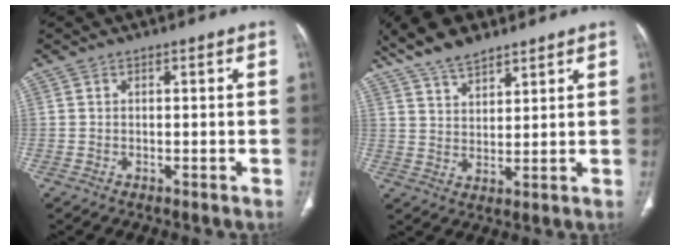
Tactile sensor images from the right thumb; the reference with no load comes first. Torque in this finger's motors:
{"motor_torque": [-1.61, 1.90, 0.93, 0.74, 0.02]}